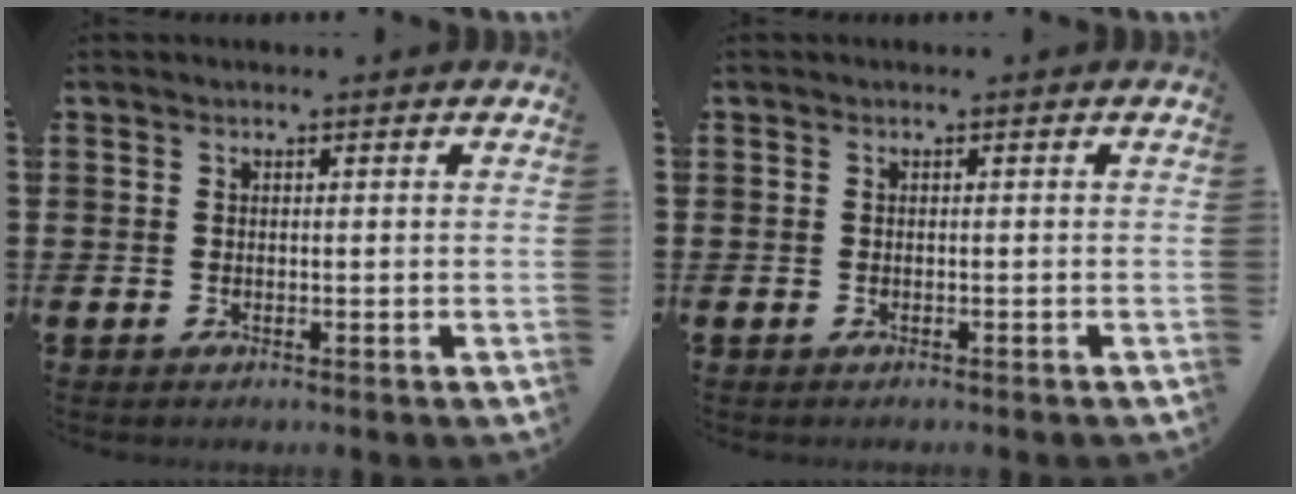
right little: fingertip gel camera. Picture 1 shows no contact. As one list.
[{"total": 0.0}]